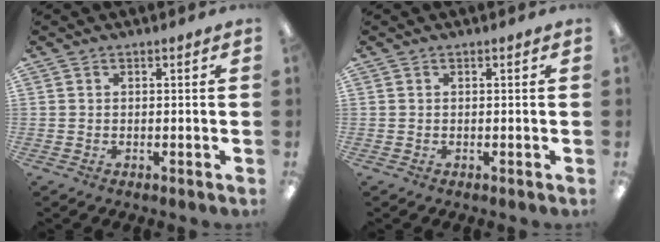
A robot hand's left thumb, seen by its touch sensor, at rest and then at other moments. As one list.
[{"total": 0.0}]